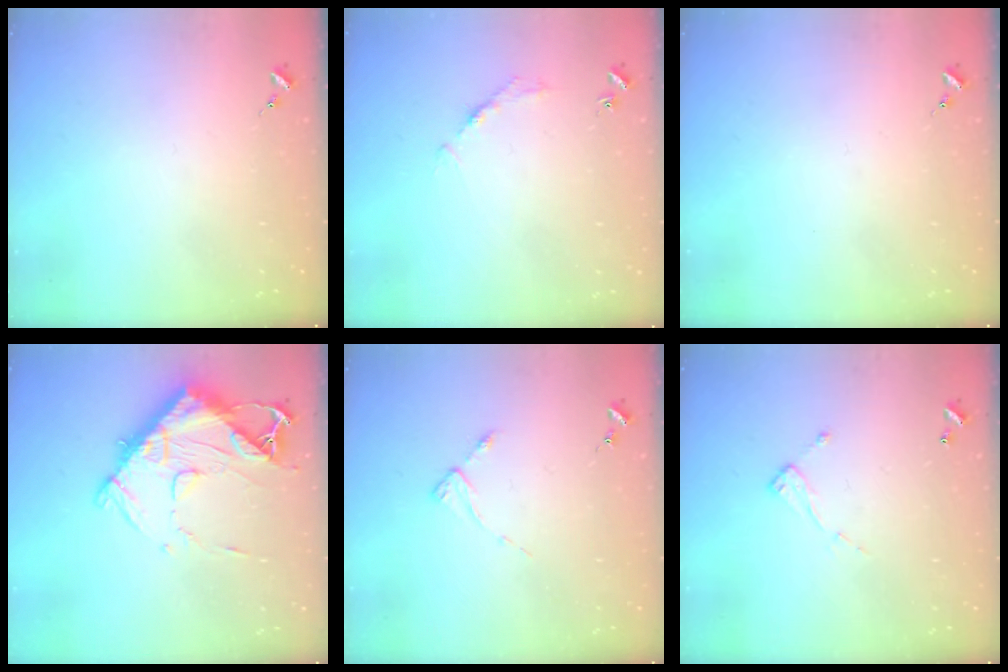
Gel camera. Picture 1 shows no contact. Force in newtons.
{"total": 2.7, "press": 2.7, "slide": 0.4}
{"total": 0.0}
{"total": 15.6, "press": 15.6, "slide": 1.1}
{"total": 2.7, "press": 2.7, "slide": 0.3}
{"total": 6.9, "press": 6.9, "slide": 0.4}